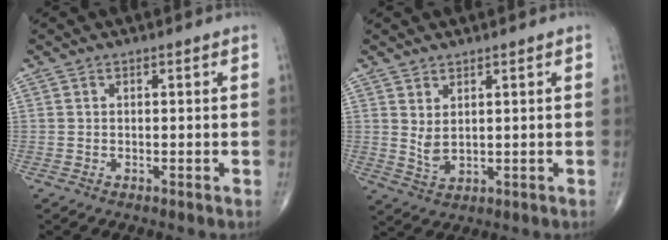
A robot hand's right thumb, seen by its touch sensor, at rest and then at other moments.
{"total": 3.4, "force": [1.4, 1.7, 2.7], "torque": [-0.048, -0.018, 0.034]}